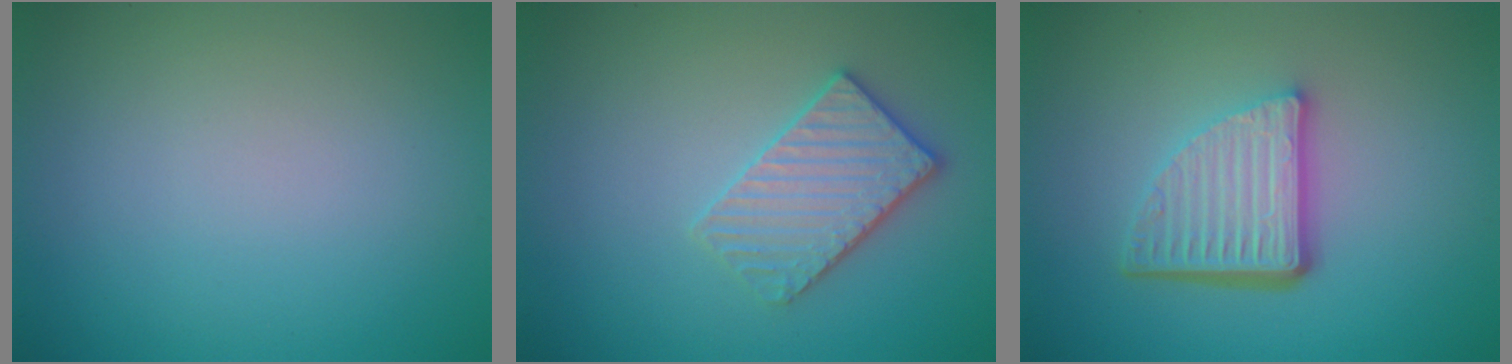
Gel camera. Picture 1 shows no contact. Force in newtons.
{"total": 3.3, "press": 3.1, "slide": 1.0}
{"total": 5.7, "press": 3.8, "slide": 4.2}